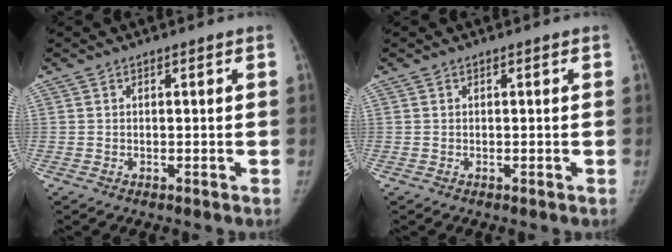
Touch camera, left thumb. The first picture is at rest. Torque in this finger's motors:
{"motor_torque": [0.08, 0.02, 0.14, -0.07, 0.03]}